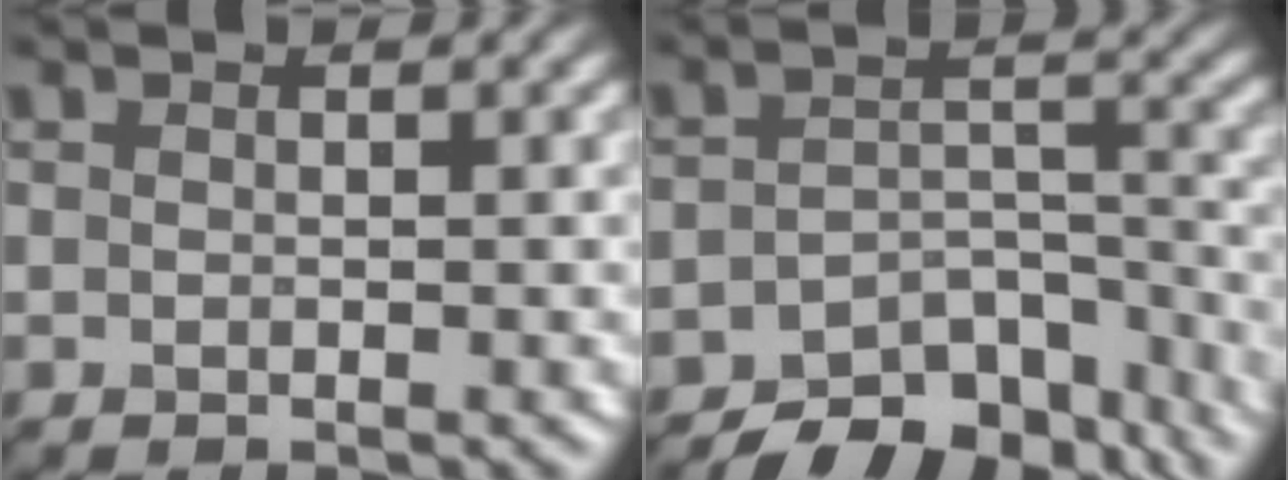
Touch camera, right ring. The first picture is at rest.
{"total": 8.4, "force": [-7.0, 3.2, 3.4], "torque": [-0.041, -0.009, -0.108]}